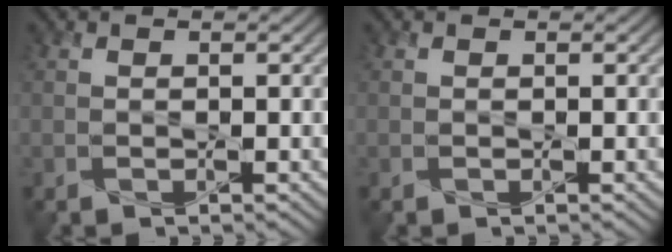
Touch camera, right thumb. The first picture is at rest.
{"total": 0.0}